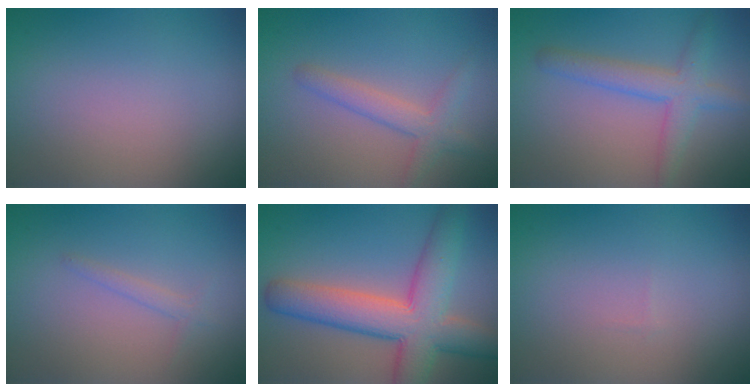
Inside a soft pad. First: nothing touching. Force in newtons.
{"total": 2.7, "press": 2.6, "slide": 0.1}
{"total": 3.6, "press": 3.6, "slide": 0.1}
{"total": 1.0, "press": 1.0, "slide": 0.0}
{"total": 8.9, "press": 8.9, "slide": 0.3}
{"total": 0.0}